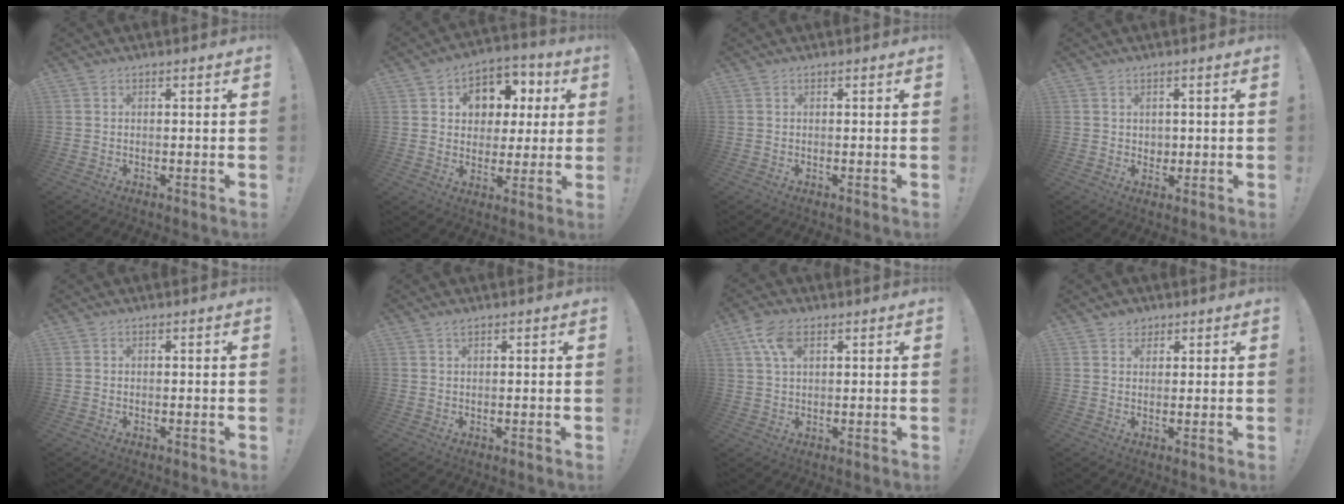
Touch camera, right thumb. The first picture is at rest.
{"total": 9.5, "force": [2.7, 8.4, 3.4], "torque": [-0.031, -0.019, 0.054]}
{"total": 0.0}
{"total": 2.6, "force": [1.0, 2.3, 0.4], "torque": [0.002, -0.006, 0.016]}
{"total": 0.0}
{"total": 1.0, "force": [0.8, 0.1, 0.6], "torque": [-0.005, -0.003, 0.012]}
{"total": 8.6, "force": [3.8, 4.6, 6.1], "torque": [-0.115, -0.005, 0.072]}
{"total": 2.9, "force": [2.0, 2.1, 0.4], "torque": [0.003, -0.009, 0.036]}